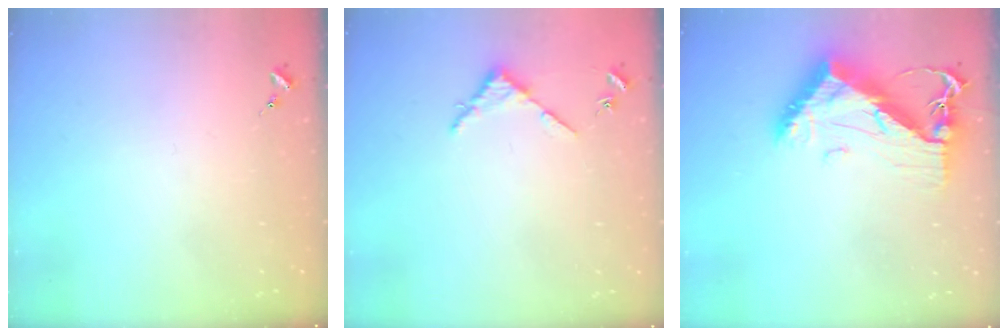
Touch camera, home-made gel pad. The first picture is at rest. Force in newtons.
{"total": 3.4, "press": 3.4, "slide": 0.4}
{"total": 12.5, "press": 12.4, "slide": 1.1}